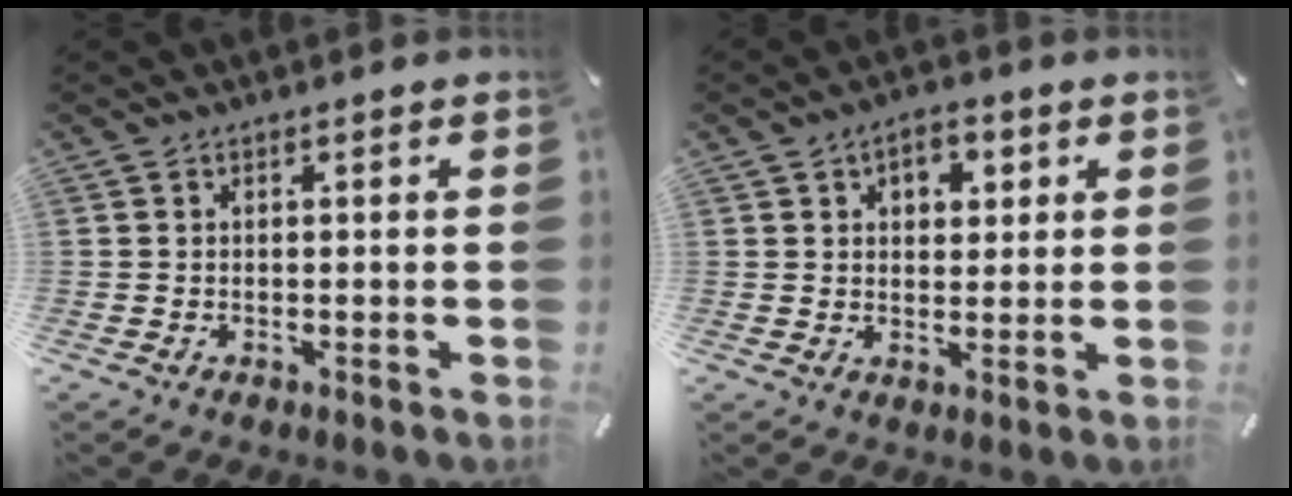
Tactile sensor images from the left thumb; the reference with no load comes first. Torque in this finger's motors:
{"motor_torque": [0.26, -0.09, 0.19, 0.13, 0.00]}